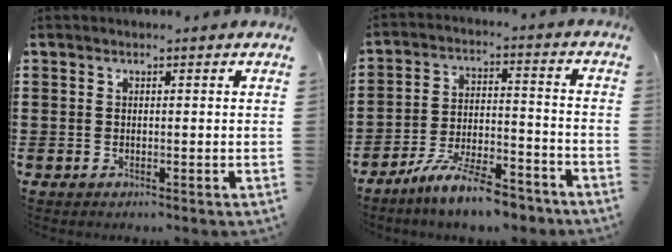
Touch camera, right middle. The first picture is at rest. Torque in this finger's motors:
{"motor_torque": [1.34, -0.79, 0.67, 0.08]}